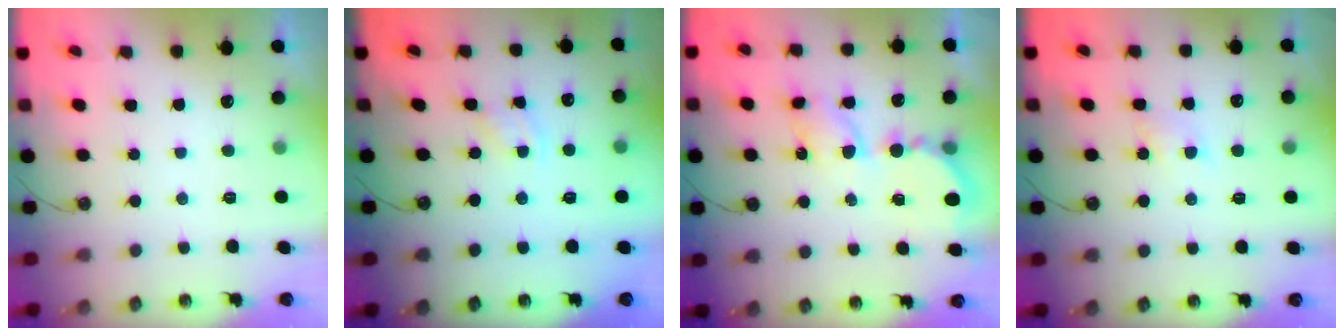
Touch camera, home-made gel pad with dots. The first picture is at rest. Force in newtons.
{"total": 2.9, "press": 2.9, "slide": 0.4}
{"total": 7.6, "press": 7.5, "slide": 0.6}
{"total": 5.1, "press": 5.1, "slide": 0.7}